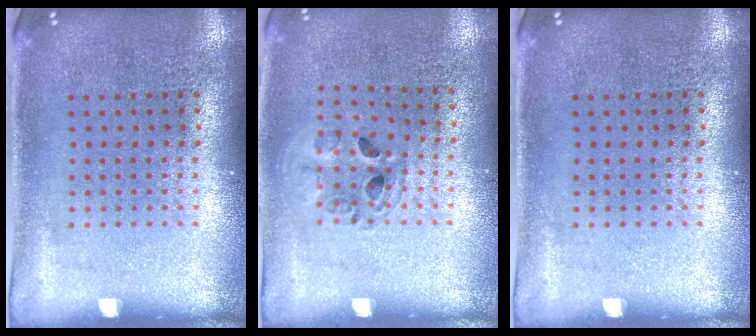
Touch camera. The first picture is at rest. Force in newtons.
{"total": 1.0, "press": 1.0, "slide": 0.1}
{"total": 0.0}